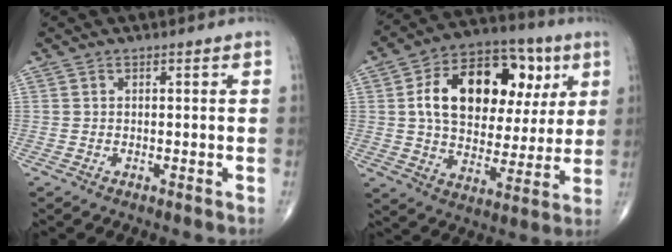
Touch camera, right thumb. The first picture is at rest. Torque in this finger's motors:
{"motor_torque": [1.65, 3.36, 1.20, -0.04, 0.41]}